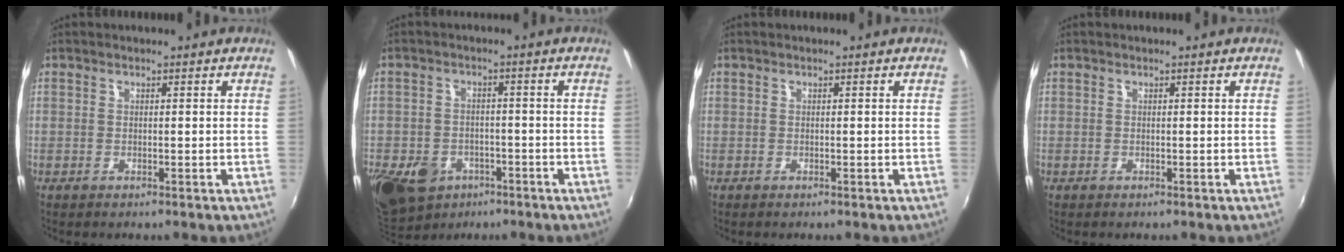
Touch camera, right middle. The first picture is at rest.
{"total": 16.8, "force": [-8.9, 11.6, 8.3], "torque": [-0.229, -0.023, -0.141]}
{"total": 0.0}
{"total": 0.0}